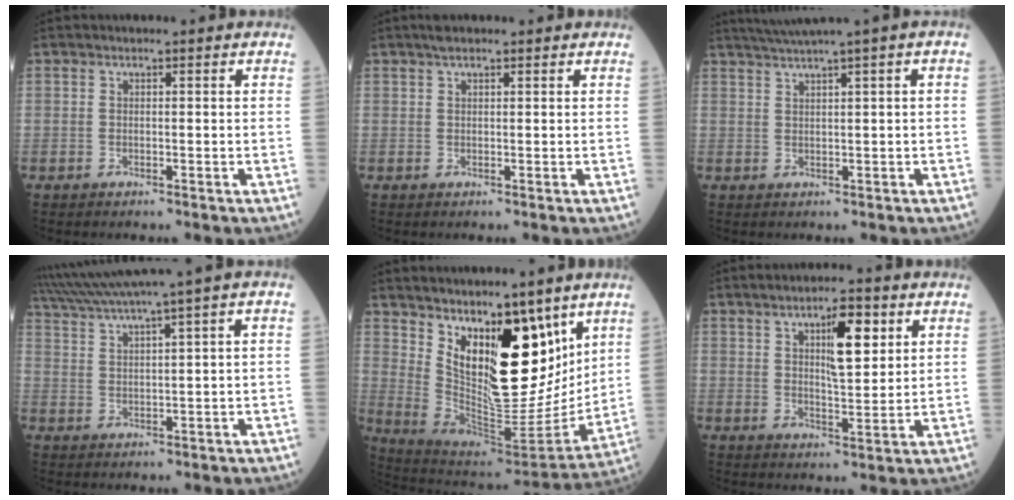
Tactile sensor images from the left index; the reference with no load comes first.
{"total": 1.6, "force": [1.3, 0.4, 0.9], "torque": [-0.020, 0.012, 0.022]}
{"total": 4.4, "force": [2.8, -1.1, 3.2], "torque": [-0.064, 0.014, 0.054]}
{"total": 8.4, "force": [6.6, -2.4, 4.6], "torque": [-0.084, 0.021, 0.118]}
{"total": 17.6, "force": [9.2, 6.5, 13.5], "torque": [-0.213, -0.010, 0.178]}
{"total": 7.1, "force": [3.1, 1.8, 6.2], "torque": [-0.102, 0.006, 0.051]}